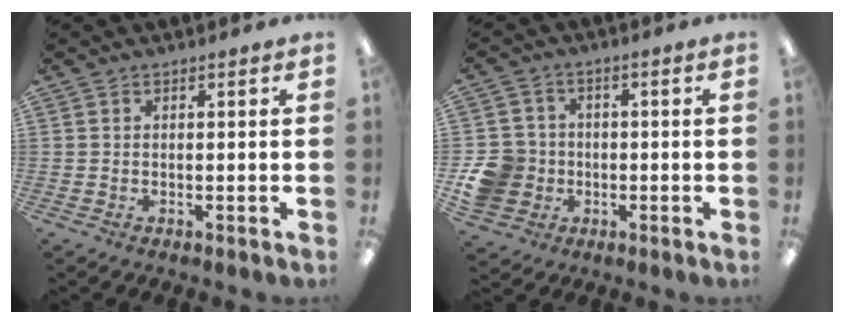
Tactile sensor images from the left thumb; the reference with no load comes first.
{"total": 9.6, "force": [-2.0, 8.9, 2.9], "torque": [-0.075, 0.021, -0.030]}